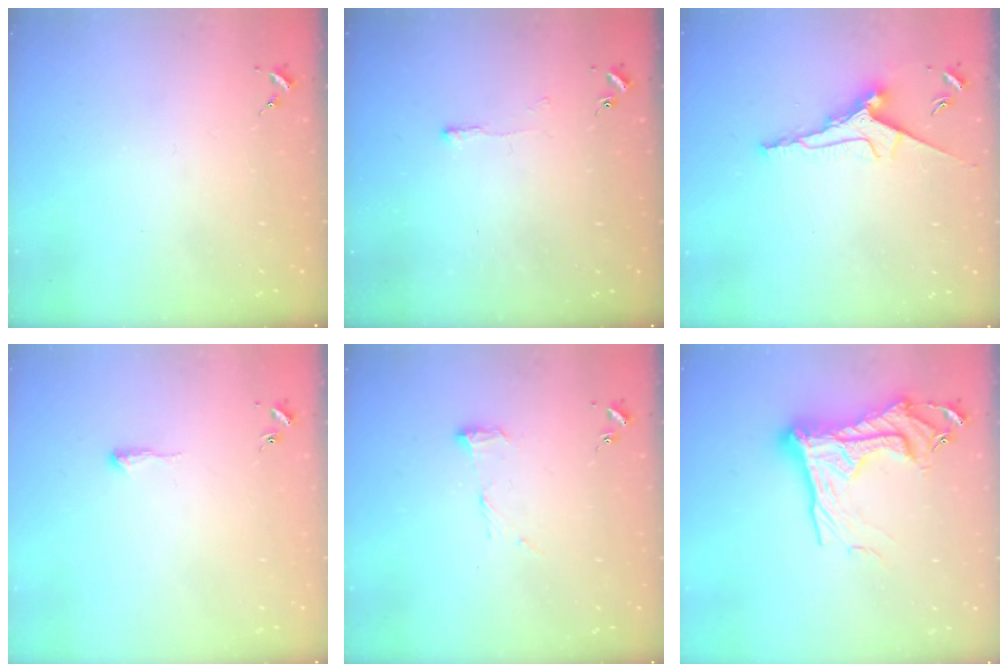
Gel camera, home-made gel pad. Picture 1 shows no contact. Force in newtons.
{"total": 3.2, "press": 3.1, "slide": 0.6}
{"total": 9.5, "press": 9.4, "slide": 0.9}
{"total": 3.9, "press": 3.8, "slide": 0.7}
{"total": 8.1, "press": 8.1, "slide": 0.2}
{"total": 20.6, "press": 20.5, "slide": 2.0}